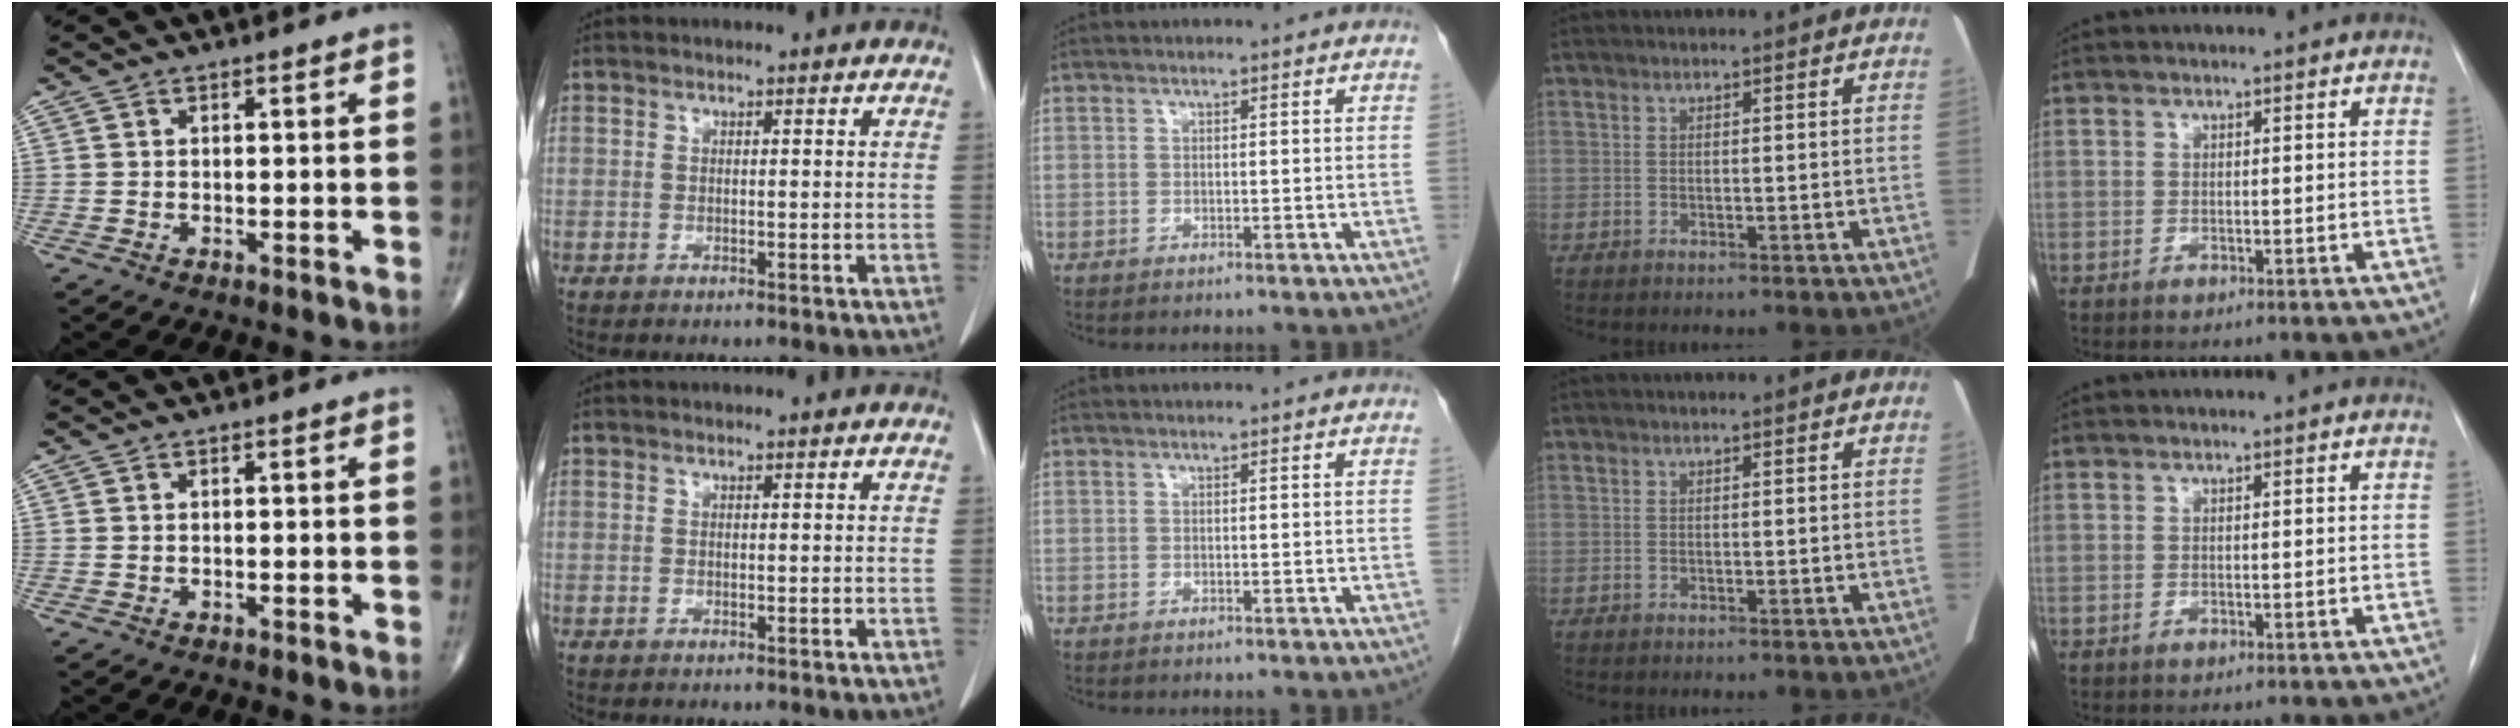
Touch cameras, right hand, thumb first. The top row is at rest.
{}